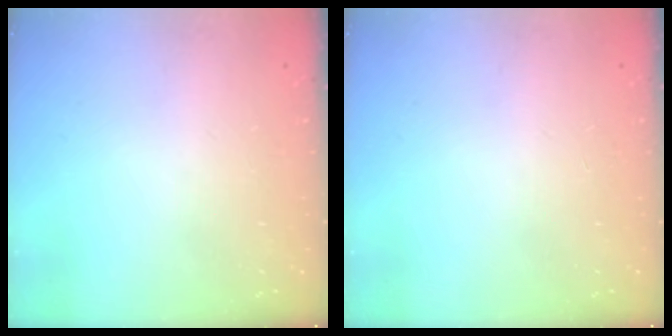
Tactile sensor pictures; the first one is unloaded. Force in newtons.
{"total": 0.0}